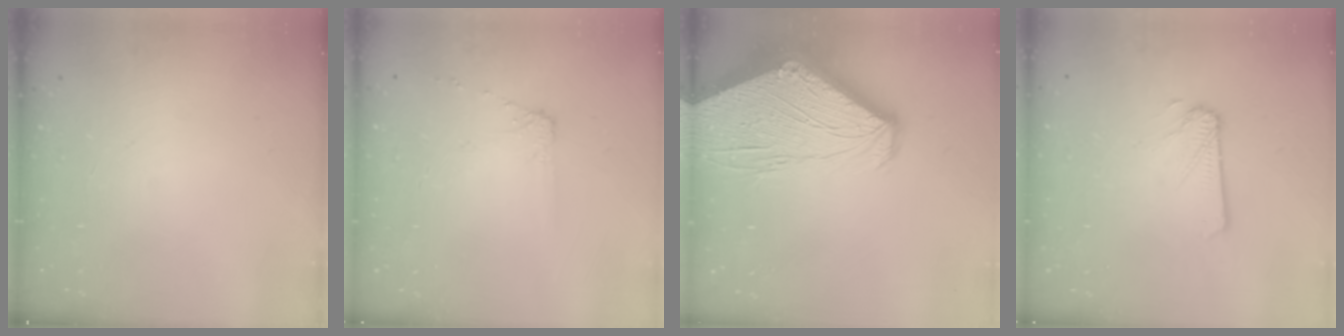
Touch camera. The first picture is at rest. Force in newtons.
{"total": 4.8, "press": 4.7, "slide": 0.7}
{"total": 12.6, "press": 12.6, "slide": 1.2}
{"total": 2.3, "press": 2.3, "slide": 0.1}